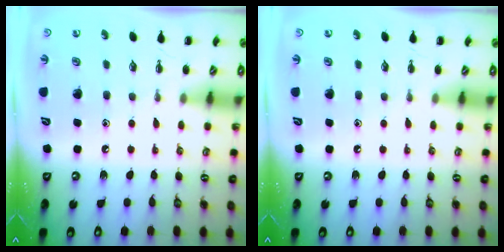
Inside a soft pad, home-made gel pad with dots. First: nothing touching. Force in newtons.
{"total": 0.0}